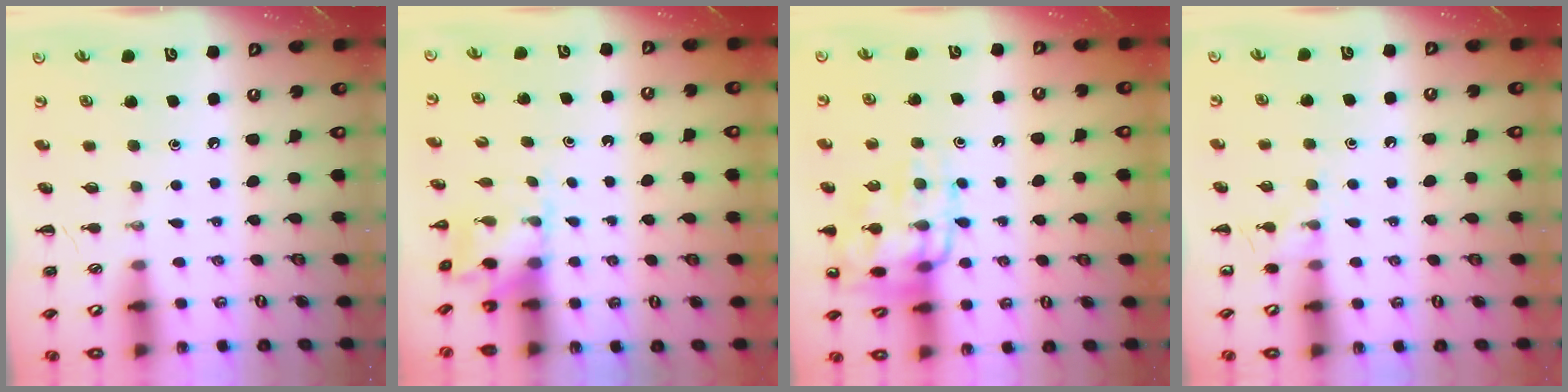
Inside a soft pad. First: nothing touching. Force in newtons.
{"total": 2.5, "press": 2.5, "slide": 0.5}
{"total": 15.0, "press": 14.9, "slide": 1.6}
{"total": 6.4, "press": 6.1, "slide": 1.9}